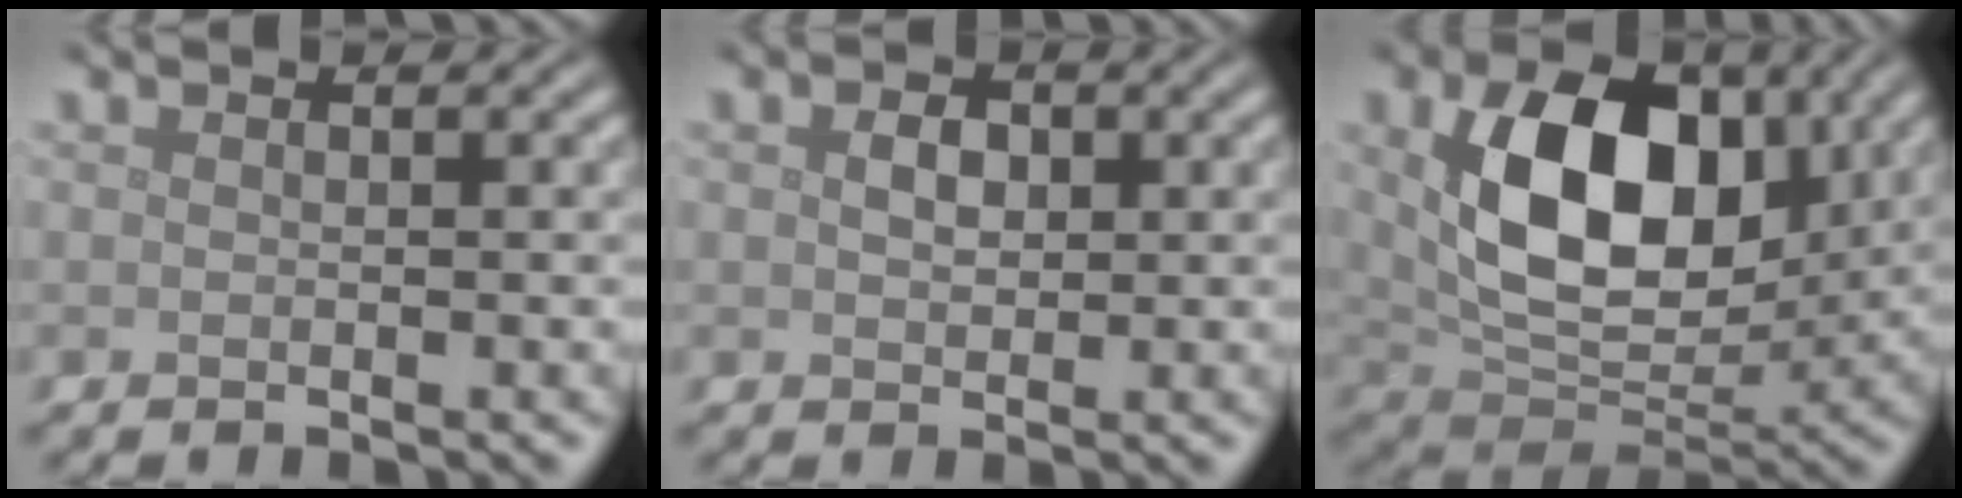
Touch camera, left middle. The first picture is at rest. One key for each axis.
{"total": 1.7, "fx": 0.4, "fy": 1.2, "fz": 1.1, "tx": -0.022, "ty": 0.000, "tz": 0.006}
{"total": 11.2, "fx": 2.5, "fy": 7.1, "fz": 8.4, "tx": -0.151, "ty": -0.011, "tz": 0.051}